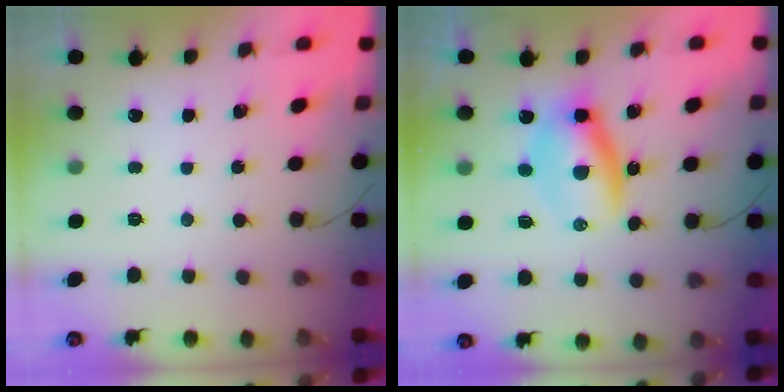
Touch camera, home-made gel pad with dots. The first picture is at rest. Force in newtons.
{"total": 7.2, "press": 7.1, "slide": 1.2}